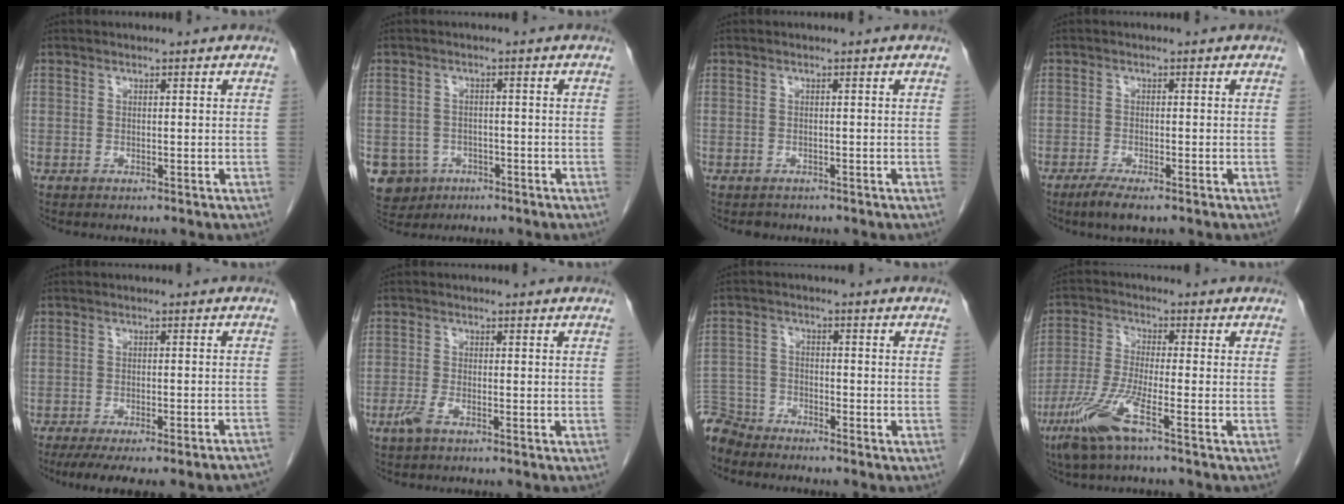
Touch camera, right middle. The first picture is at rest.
{"total": 6.5, "force": [-3.3, 5.5, 0.9], "torque": [-0.023, 0.005, -0.045]}
{"total": 1.1, "force": [-0.9, 0.6, 0.0], "torque": [-0.007, -0.001, -0.013]}
{"total": 3.2, "force": [-2.3, 0.5, 2.2], "torque": [-0.046, -0.007, -0.040]}
{"total": 16.0, "force": [-14.2, 1.3, 7.2], "torque": [-0.064, -0.007, -0.175]}
{"total": 2.3, "force": [-1.4, 0.6, 1.7], "torque": [-0.044, -0.003, -0.031]}
{"total": 6.3, "force": [-6.1, 1.6, 0.0], "torque": [0.001, -0.005, -0.122]}
{"total": 8.7, "force": [-4.9, 0.4, 7.1], "torque": [-0.161, -0.016, -0.099]}